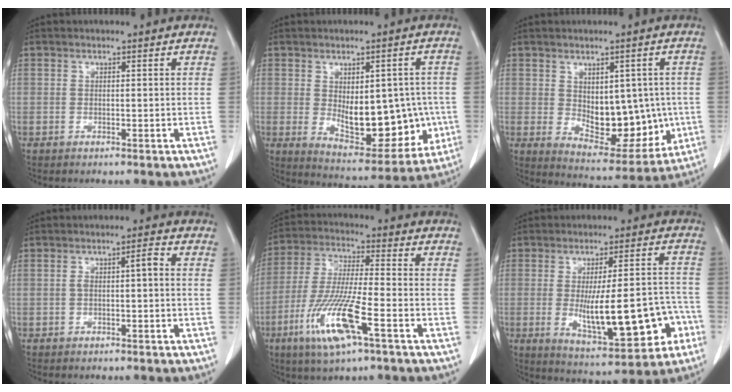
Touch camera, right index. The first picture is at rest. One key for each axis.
{"total": 14.7, "fx": -1.2, "fy": 7.4, "fz": 12.6, "tx": -0.174, "ty": 0.000, "tz": 0.010}
{"total": 12.1, "fx": -0.3, "fy": 6.6, "fz": 10.2, "tx": -0.131, "ty": -0.002, "tz": 0.022}
{"total": 2.7, "fx": -0.1, "fy": 0.6, "fz": 2.7, "tx": -0.049, "ty": 0.014, "tz": 0.000}
{"total": 13.5, "fx": -6.0, "fy": 1.3, "fz": 12.0, "tx": -0.249, "ty": -0.023, "tz": -0.114}
{"total": 16.7, "fx": -4.3, "fy": 4.3, "fz": 15.5, "tx": -0.230, "ty": 0.011, "tz": -0.046}